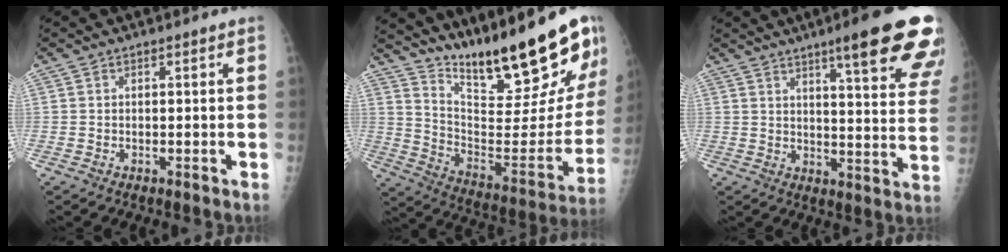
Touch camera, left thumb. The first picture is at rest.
{"total": 27.7, "force": [21.0, 5.7, 17.2], "torque": [-0.232, -0.117, 0.318]}
{"total": 24.4, "force": [15.0, 3.4, 19.0], "torque": [-0.238, -0.053, 0.197]}